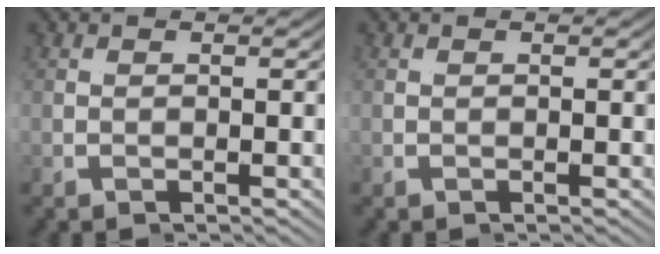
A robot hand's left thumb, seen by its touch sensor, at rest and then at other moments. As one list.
[{"total": 0.0}]